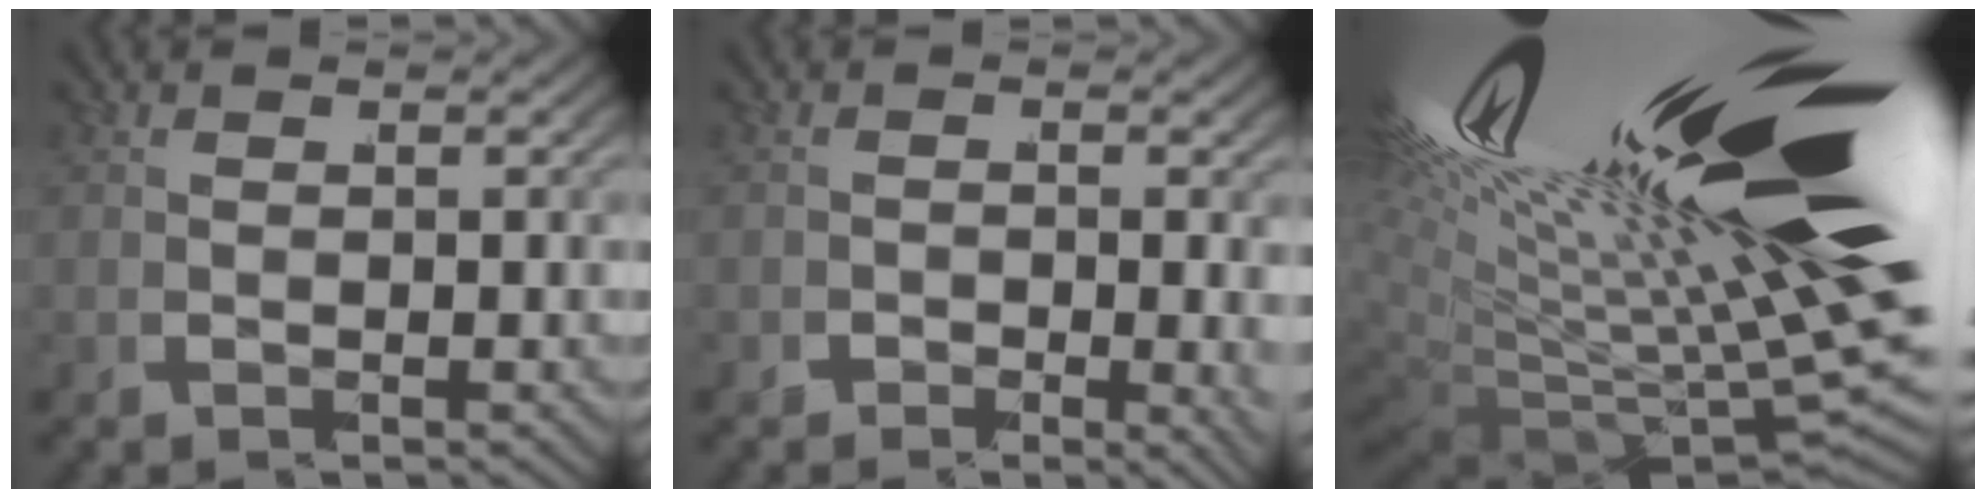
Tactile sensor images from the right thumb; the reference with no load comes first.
{"total": 1.8, "force": [-0.9, 0.9, 1.3], "torque": [-0.020, -0.018, -0.015]}
{"total": 21.9, "force": [2.2, 10.1, 19.3], "torque": [-0.291, -0.030, 0.051]}